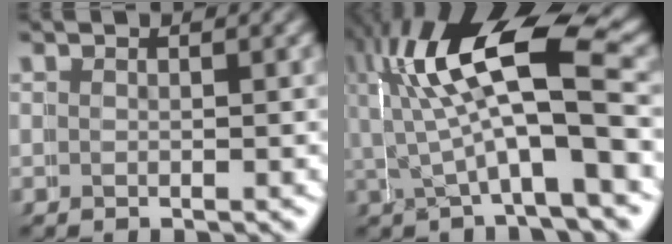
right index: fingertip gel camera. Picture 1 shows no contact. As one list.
[{"total": 11.3, "force": [3.0, 5.5, 9.5], "torque": [-0.175, 0.010, 0.038]}]